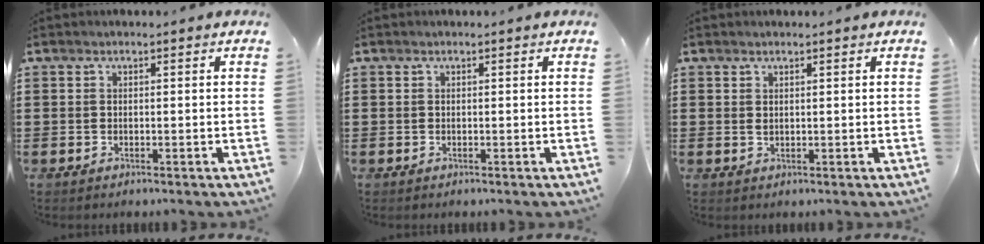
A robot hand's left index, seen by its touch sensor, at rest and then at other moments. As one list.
[{"total": 0.0}, {"total": 0.8, "force": [0.5, 0.3, 0.5], "torque": [-0.012, 0.002, 0.008]}]